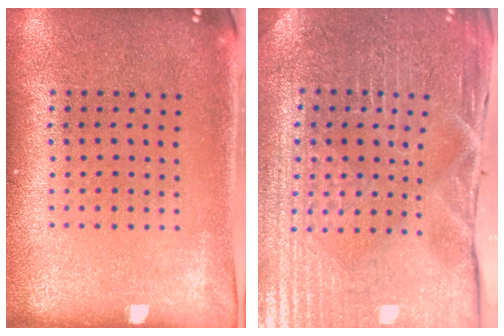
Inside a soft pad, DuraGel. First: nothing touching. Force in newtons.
{"total": 4.0, "press": 4.0, "slide": 0.5}